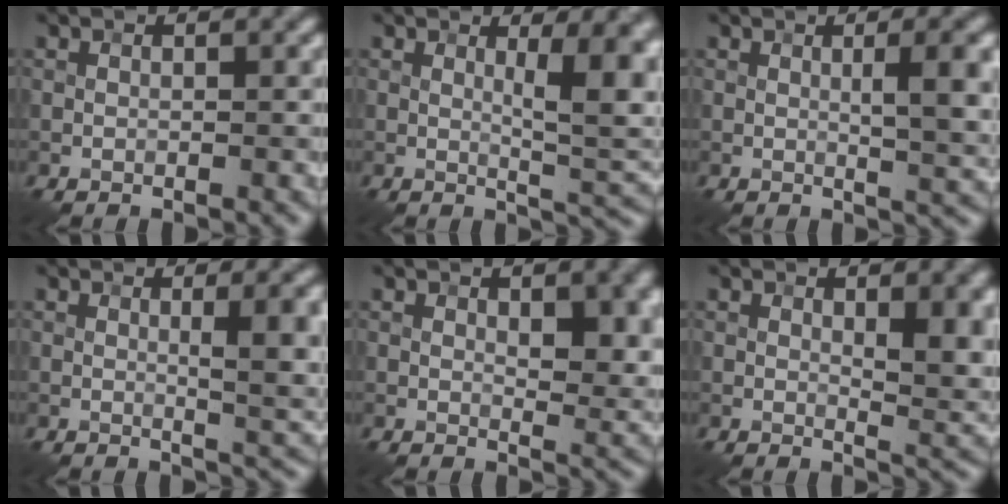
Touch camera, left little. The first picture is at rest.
{"total": 6.8, "force": [1.3, 1.6, 6.4], "torque": [-0.085, -0.005, 0.021]}
{"total": 5.2, "force": [0.6, 1.0, 5.1], "torque": [-0.070, 0.006, 0.009]}
{"total": 5.2, "force": [0.5, 1.1, 5.1], "torque": [-0.065, 0.003, 0.008]}
{"total": 5.3, "force": [1.3, 2.3, 4.6], "torque": [-0.057, -0.002, 0.023]}
{"total": 5.5, "force": [1.1, 1.8, 5.1], "torque": [-0.064, -0.003, 0.022]}